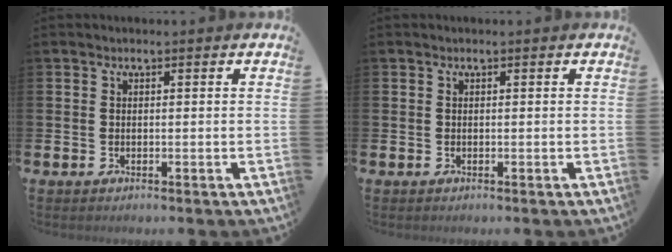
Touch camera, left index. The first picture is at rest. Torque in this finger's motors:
{"motor_torque": [-0.02, -0.02, 0.05, 0.00]}